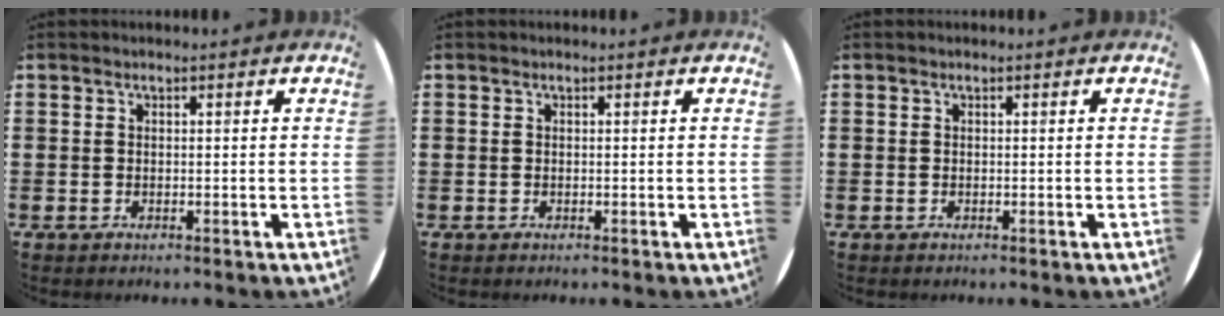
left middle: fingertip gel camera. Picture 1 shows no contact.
{"total": 0.0}
{"total": 0.0}